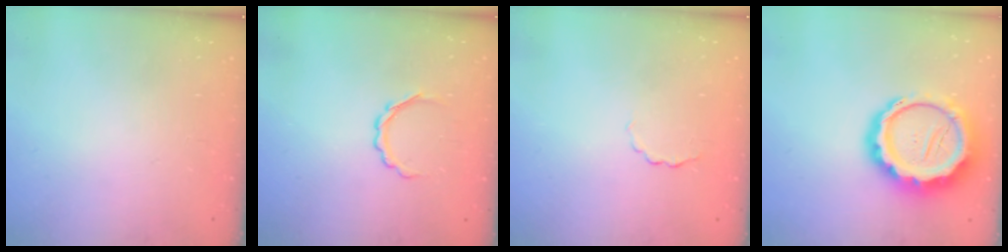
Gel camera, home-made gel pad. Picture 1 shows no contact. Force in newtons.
{"total": 3.7, "press": 3.5, "slide": 1.1}
{"total": 2.0, "press": 1.9, "slide": 0.5}
{"total": 15.2, "press": 14.8, "slide": 3.4}